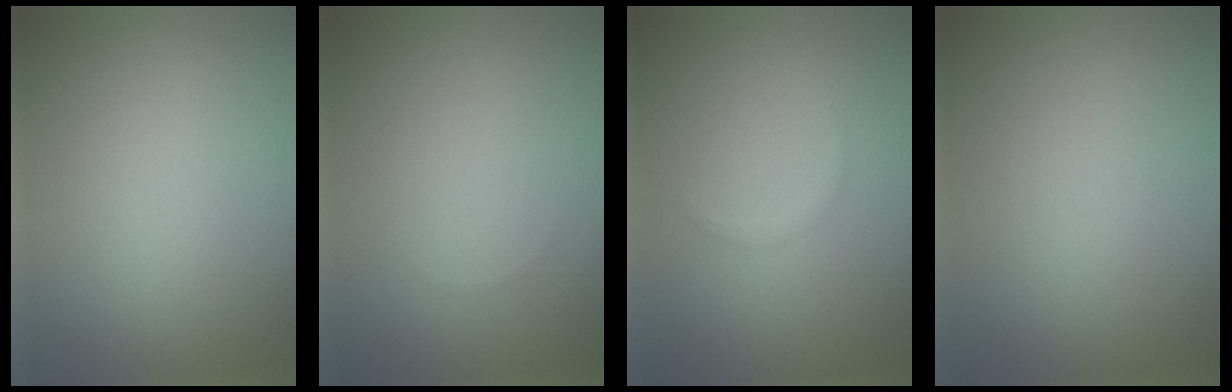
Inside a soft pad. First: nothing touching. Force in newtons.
{"total": 0.0}
{"total": 0.7, "press": 0.7, "slide": 0.1}
{"total": 0.0}